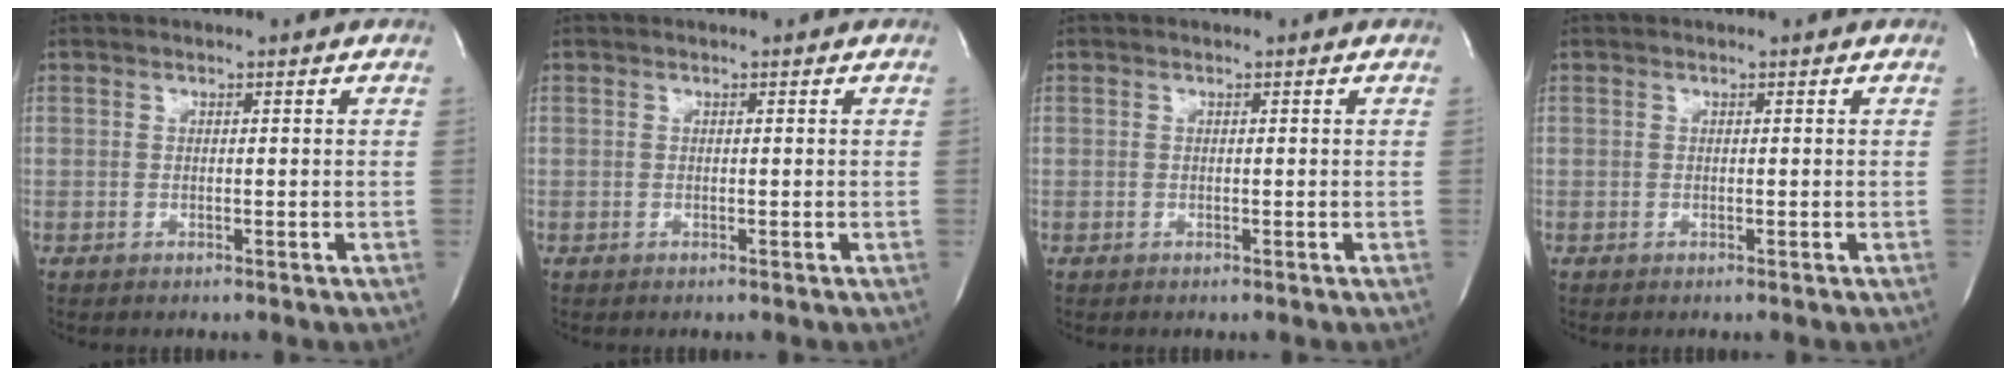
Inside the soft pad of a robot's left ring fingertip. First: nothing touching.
{"total": 0.0}
{"total": 0.0}
{"total": 0.0}